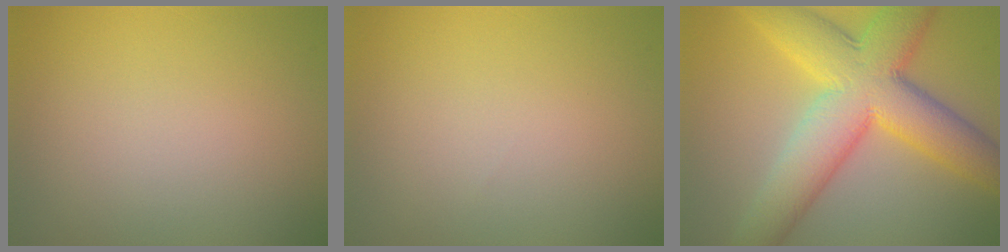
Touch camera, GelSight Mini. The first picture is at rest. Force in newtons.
{"total": 0.0}
{"total": 10.9, "press": 10.9, "slide": 0.0}